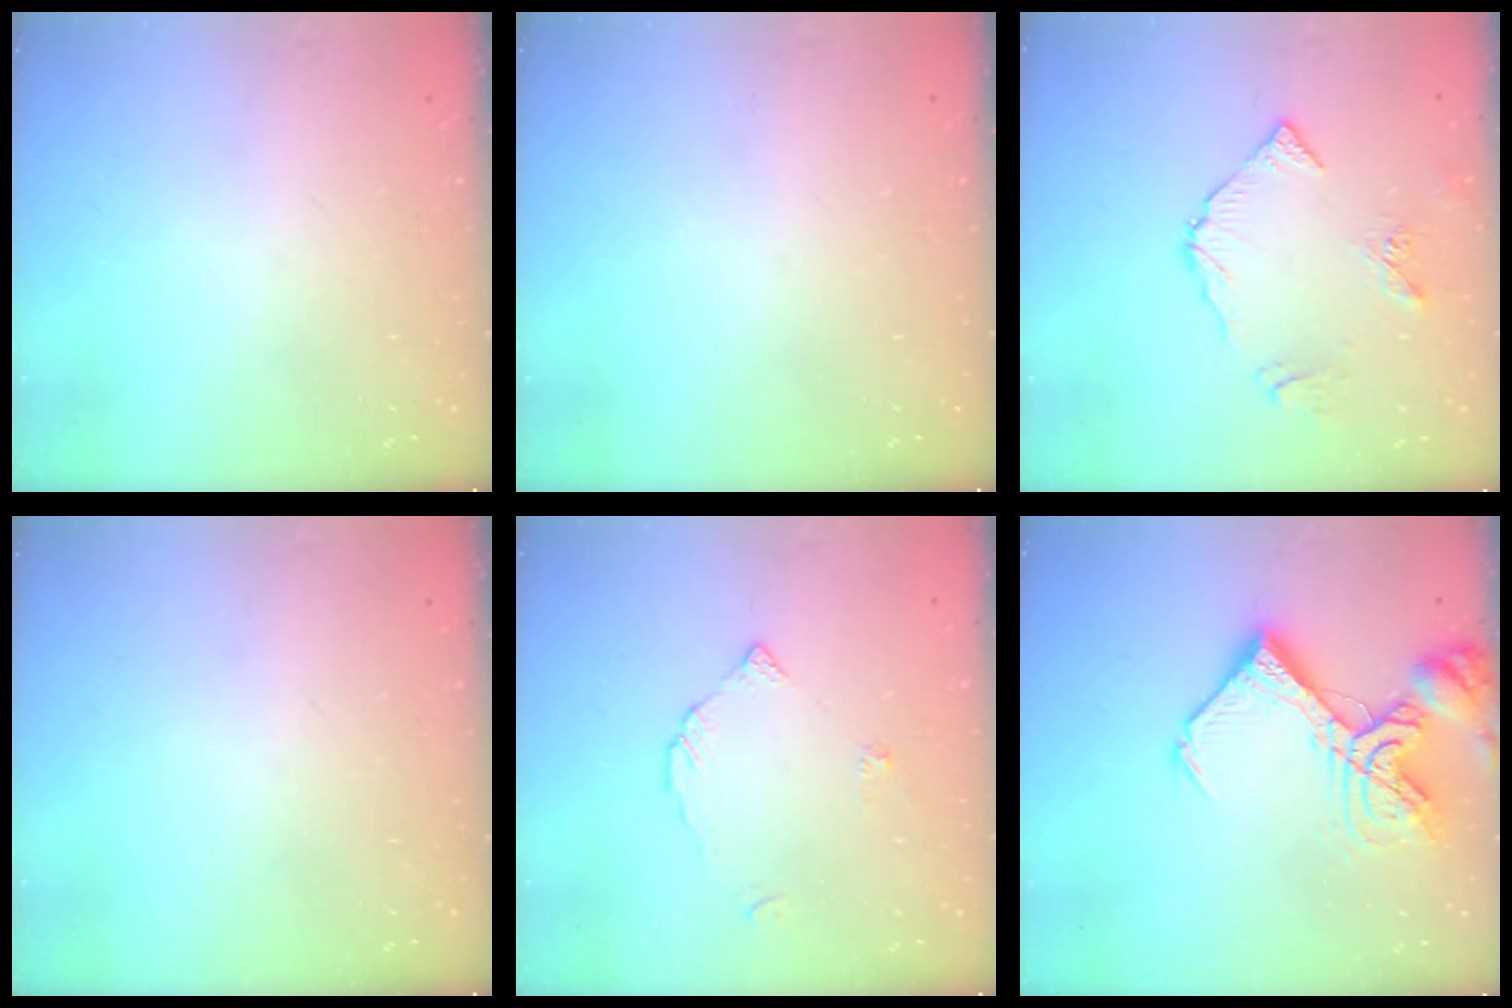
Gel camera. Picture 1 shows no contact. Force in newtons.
{"total": 0.0}
{"total": 8.5, "press": 8.5, "slide": 0.2}
{"total": 0.0}
{"total": 2.9, "press": 2.9, "slide": 0.1}
{"total": 16.5, "press": 16.4, "slide": 2.1}